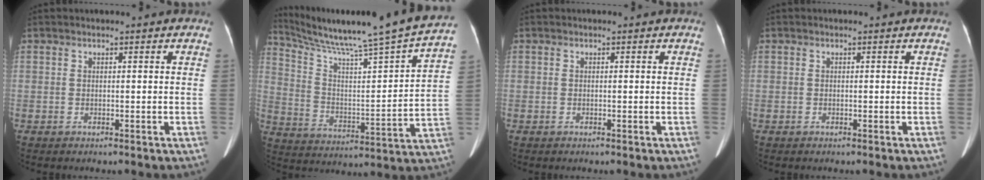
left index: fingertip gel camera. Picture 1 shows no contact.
{"total": 24.4, "force": [21.3, -1.5, 11.9], "torque": [-0.204, -0.054, 0.312]}
{"total": 0.0}
{"total": 0.0}